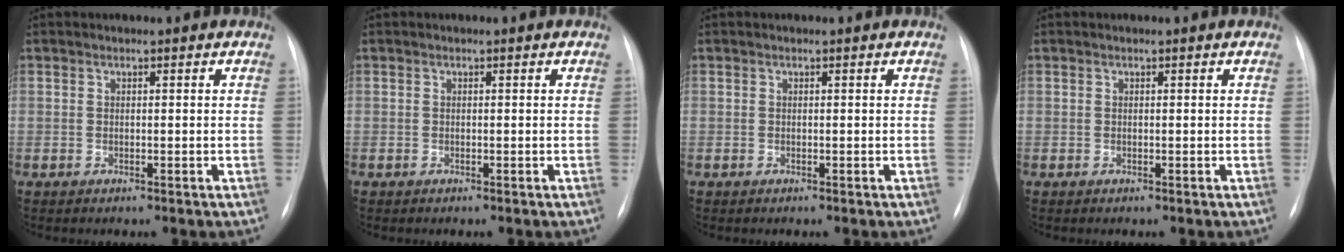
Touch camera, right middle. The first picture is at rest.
{"total": 0.0}
{"total": 0.0}
{"total": 0.0}